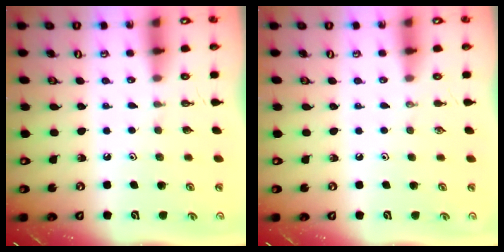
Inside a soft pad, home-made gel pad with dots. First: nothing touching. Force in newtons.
{"total": 0.0}